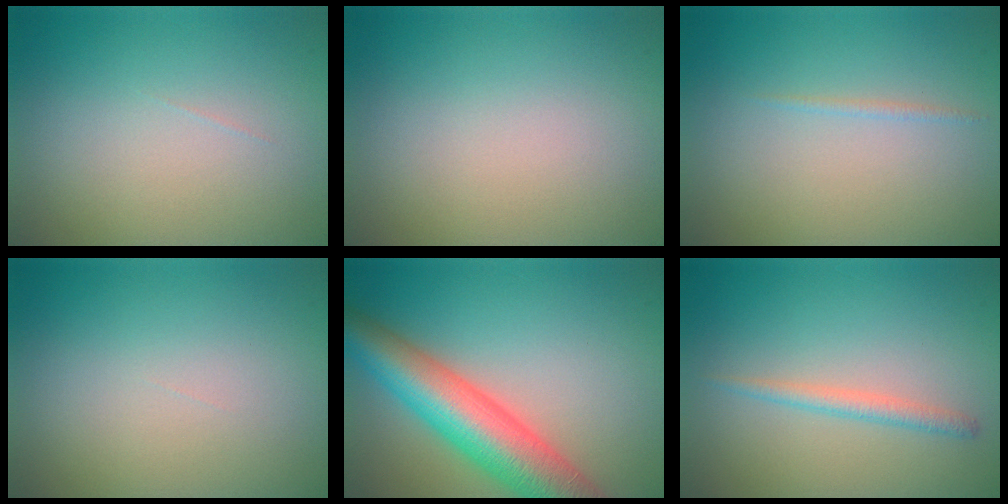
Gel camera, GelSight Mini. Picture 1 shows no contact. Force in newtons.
{"total": 0.0}
{"total": 0.5, "press": 0.5, "slide": 0.1}
{"total": 0.0}
{"total": 9.2, "press": 9.2, "slide": 0.4}
{"total": 1.5, "press": 1.5, "slide": 0.1}